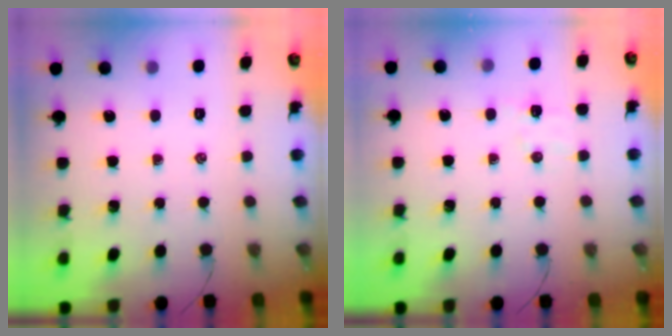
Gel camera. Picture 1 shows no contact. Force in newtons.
{"total": 5.4, "press": 5.3, "slide": 1.0}